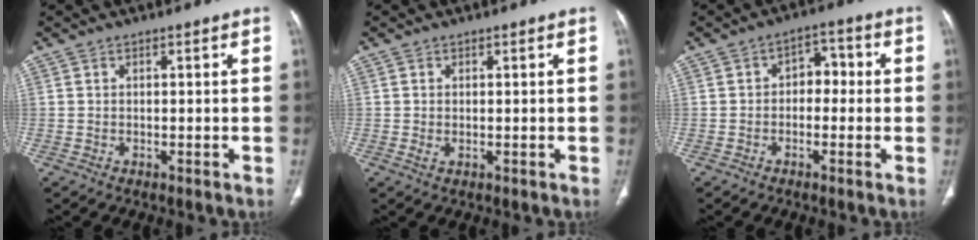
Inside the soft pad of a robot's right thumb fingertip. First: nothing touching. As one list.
[{"total": 1.1, "force": [0.0, 0.6, 0.9], "torque": [-0.026, -0.002, 0.003]}, {"total": 4.7, "force": [-0.4, 3.3, 3.3], "torque": [-0.021, 0.025, -0.017]}]